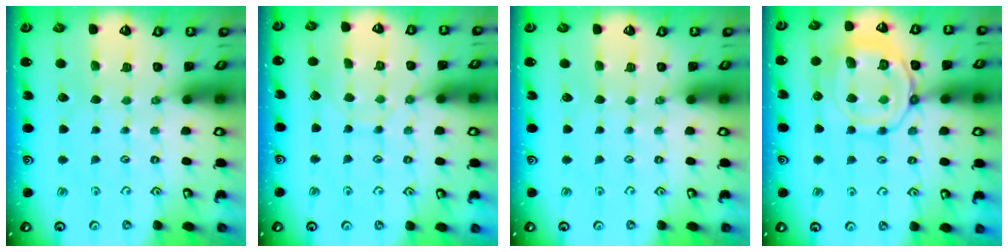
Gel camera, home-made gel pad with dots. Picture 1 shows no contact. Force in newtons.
{"total": 6.9, "press": 6.9, "slide": 0.6}
{"total": 0.0}
{"total": 13.9, "press": 13.9, "slide": 1.4}